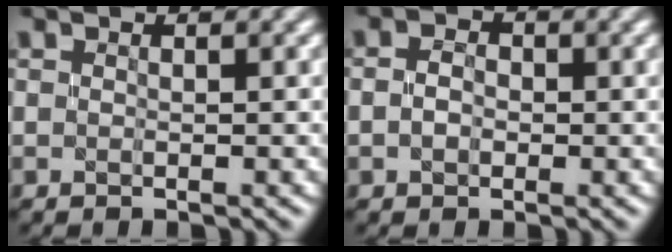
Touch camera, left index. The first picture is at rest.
{"total": 1.7, "force": [-0.4, 1.3, 1.0], "torque": [-0.025, 0.003, -0.010]}